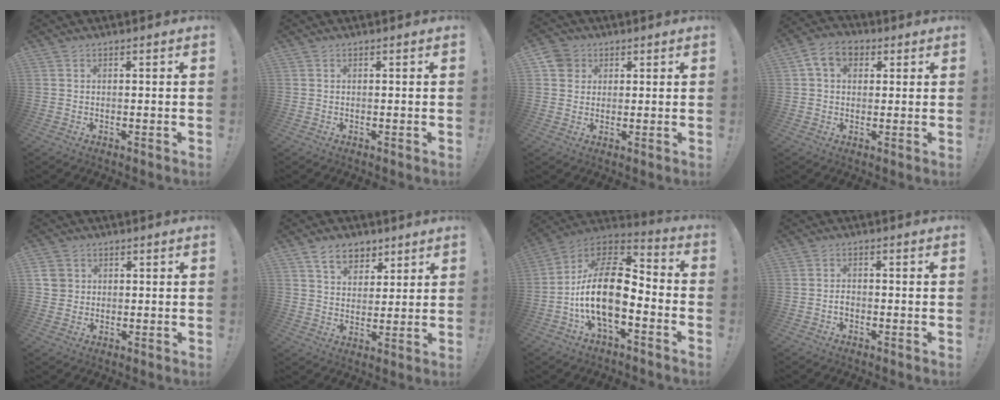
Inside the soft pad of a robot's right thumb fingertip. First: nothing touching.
{"total": 0.0}
{"total": 5.1, "force": [2.2, 4.5, 1.2], "torque": [-0.023, -0.003, 0.045]}
{"total": 7.7, "force": [2.9, 5.5, 4.6], "torque": [-0.079, 0.008, 0.057]}
{"total": 4.4, "force": [1.3, 4.0, 1.2], "torque": [-0.016, 0.004, 0.028]}
{"total": 9.6, "force": [5.9, 6.4, 3.9], "torque": [-0.060, -0.025, 0.114]}
{"total": 19.4, "force": [-4.0, 9.8, 16.3], "torque": [-0.310, 0.022, -0.066]}
{"total": 1.6, "force": [-1.0, 0.9, 0.9], "torque": [-0.018, 0.007, -0.018]}